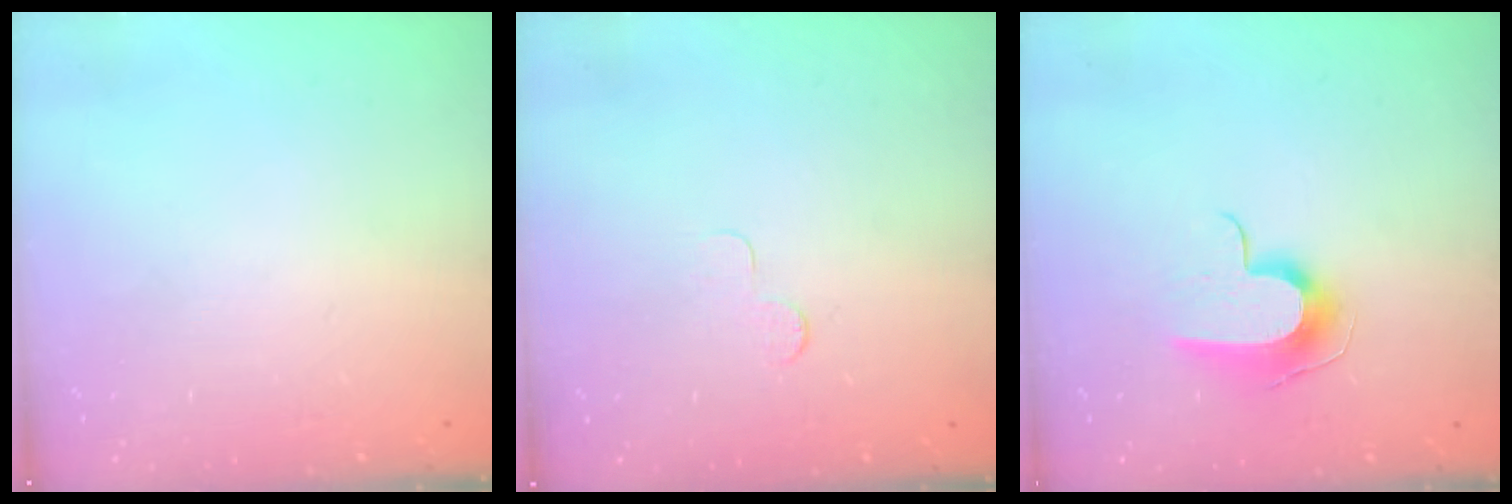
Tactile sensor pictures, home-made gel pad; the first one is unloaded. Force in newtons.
{"total": 3.0, "press": 2.9, "slide": 0.3}
{"total": 9.0, "press": 9.0, "slide": 0.5}